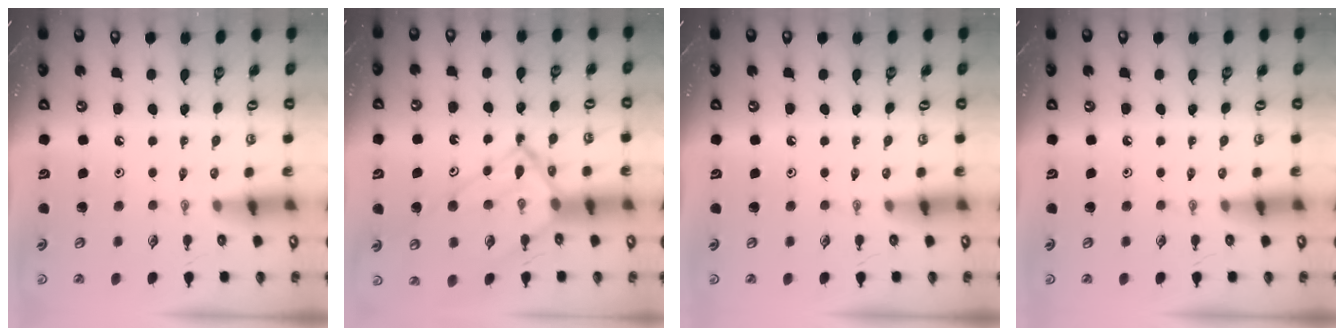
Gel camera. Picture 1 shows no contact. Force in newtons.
{"total": 13.3, "press": 13.2, "slide": 1.7}
{"total": 0.0}
{"total": 0.0}